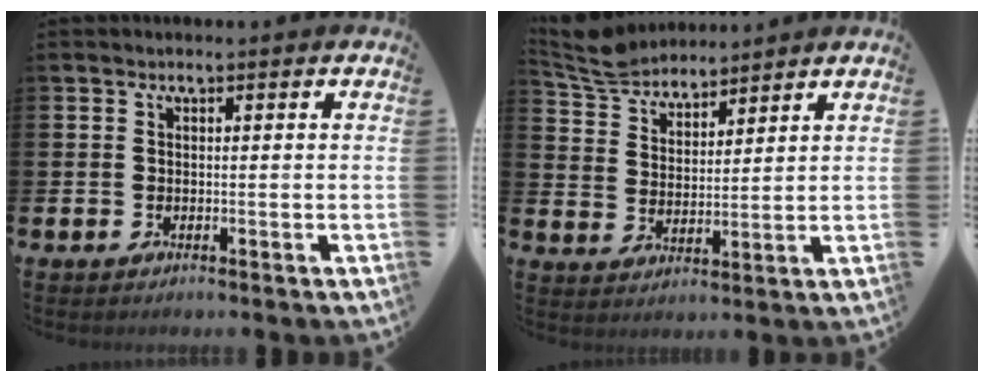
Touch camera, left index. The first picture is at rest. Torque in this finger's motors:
{"motor_torque": [0.62, -0.89, 0.17, 0.03]}